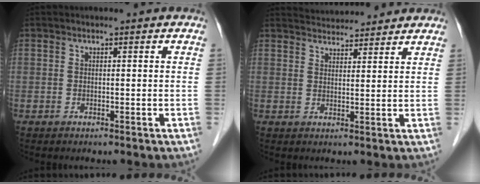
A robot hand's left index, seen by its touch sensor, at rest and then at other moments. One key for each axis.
{"total": 8.1, "fx": 7.9, "fy": 1.3, "fz": 1.6, "tx": -0.025, "ty": 0.025, "tz": 0.108}